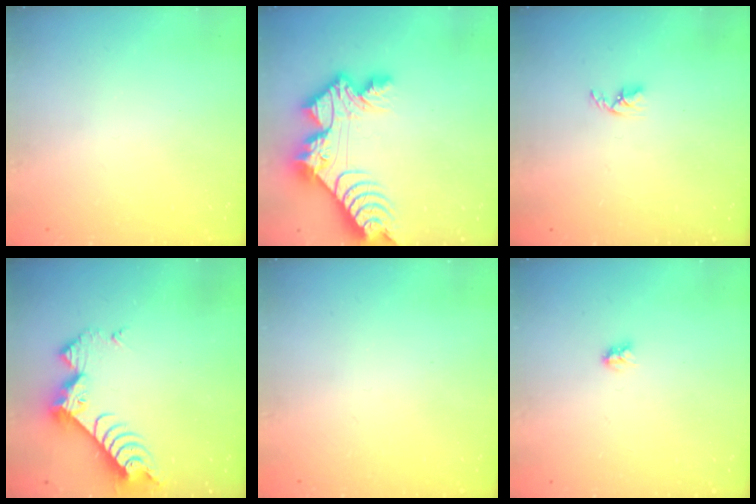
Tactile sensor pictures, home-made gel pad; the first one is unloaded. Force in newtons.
{"total": 14.9, "press": 14.8, "slide": 1.5}
{"total": 2.7, "press": 2.7, "slide": 0.5}
{"total": 9.4, "press": 9.4, "slide": 0.7}
{"total": 0.0}
{"total": 2.9, "press": 2.9, "slide": 0.3}